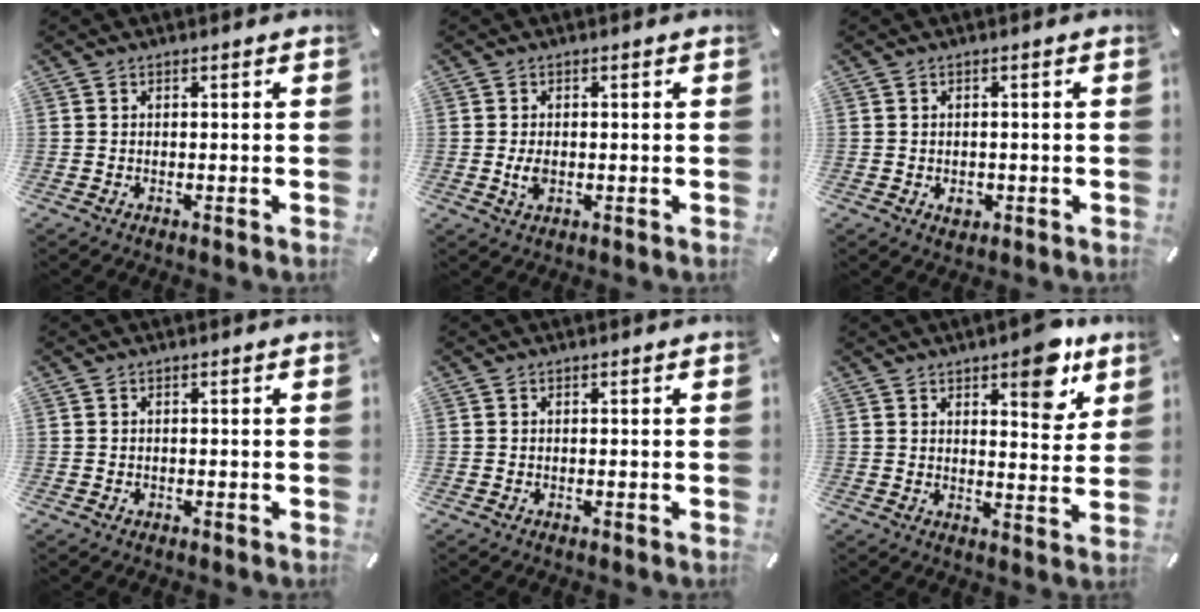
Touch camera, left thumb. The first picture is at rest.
{"total": 2.8, "force": [-0.2, 1.8, 2.2], "torque": [-0.055, -0.003, -0.008]}
{"total": 2.4, "force": [-0.6, 1.9, 1.3], "torque": [-0.015, -0.001, -0.012]}
{"total": 0.5, "force": [-0.1, 0.4, 0.3], "torque": [-0.006, 0.001, -0.003]}
{"total": 0.0}
{"total": 9.9, "force": [6.6, 3.9, 6.2], "torque": [-0.066, -0.046, 0.105]}